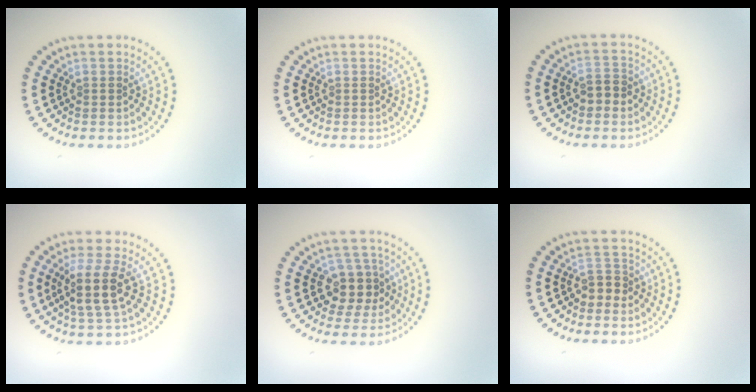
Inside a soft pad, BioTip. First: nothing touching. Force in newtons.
{"total": 0.0}
{"total": 2.0, "press": 1.9, "slide": 0.4}
{"total": 3.8, "press": 3.1, "slide": 2.1}
{"total": 4.0, "press": 3.7, "slide": 1.4}
{"total": 1.9, "press": 1.7, "slide": 0.9}